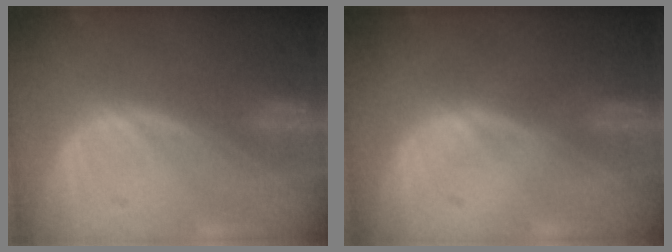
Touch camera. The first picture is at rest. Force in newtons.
{"total": 0.0}